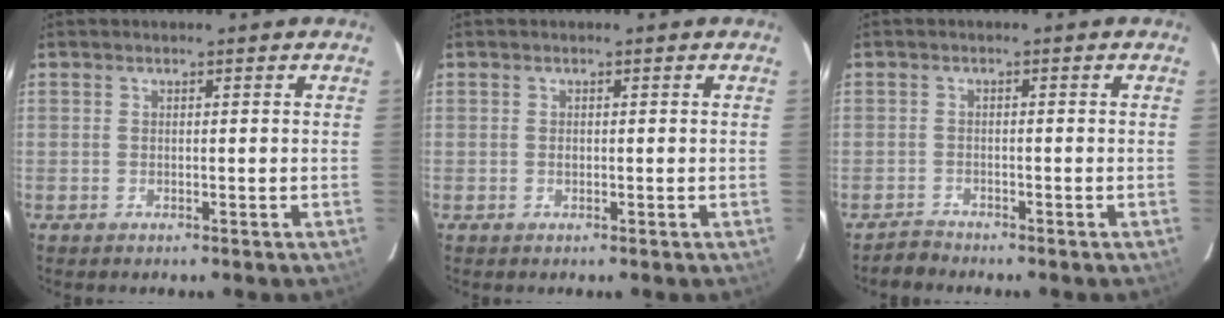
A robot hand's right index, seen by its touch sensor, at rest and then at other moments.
{"total": 0.6, "force": [-0.1, 0.6, 0.2], "torque": [-0.002, -0.001, 0.001]}
{"total": 1.3, "force": [-1.1, 0.6, -0.3], "torque": [0.004, 0.007, -0.018]}